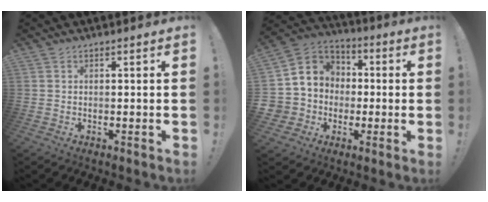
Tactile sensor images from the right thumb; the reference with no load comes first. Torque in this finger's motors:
{"motor_torque": [2.16, 1.90, 0.03, -0.07, 0.08]}